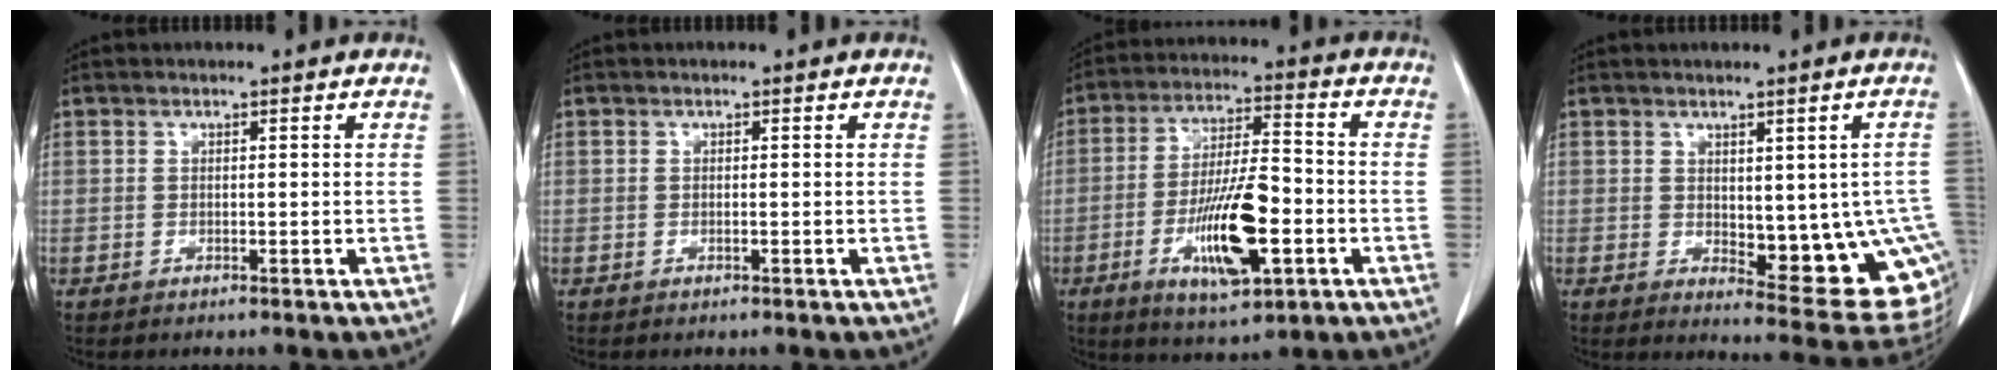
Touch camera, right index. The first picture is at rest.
{"total": 0.0}
{"total": 13.6, "force": [-4.3, 3.3, 12.5], "torque": [-0.231, -0.006, -0.069]}
{"total": 13.8, "force": [-1.9, 5.3, 12.6], "torque": [-0.108, -0.003, -0.007]}